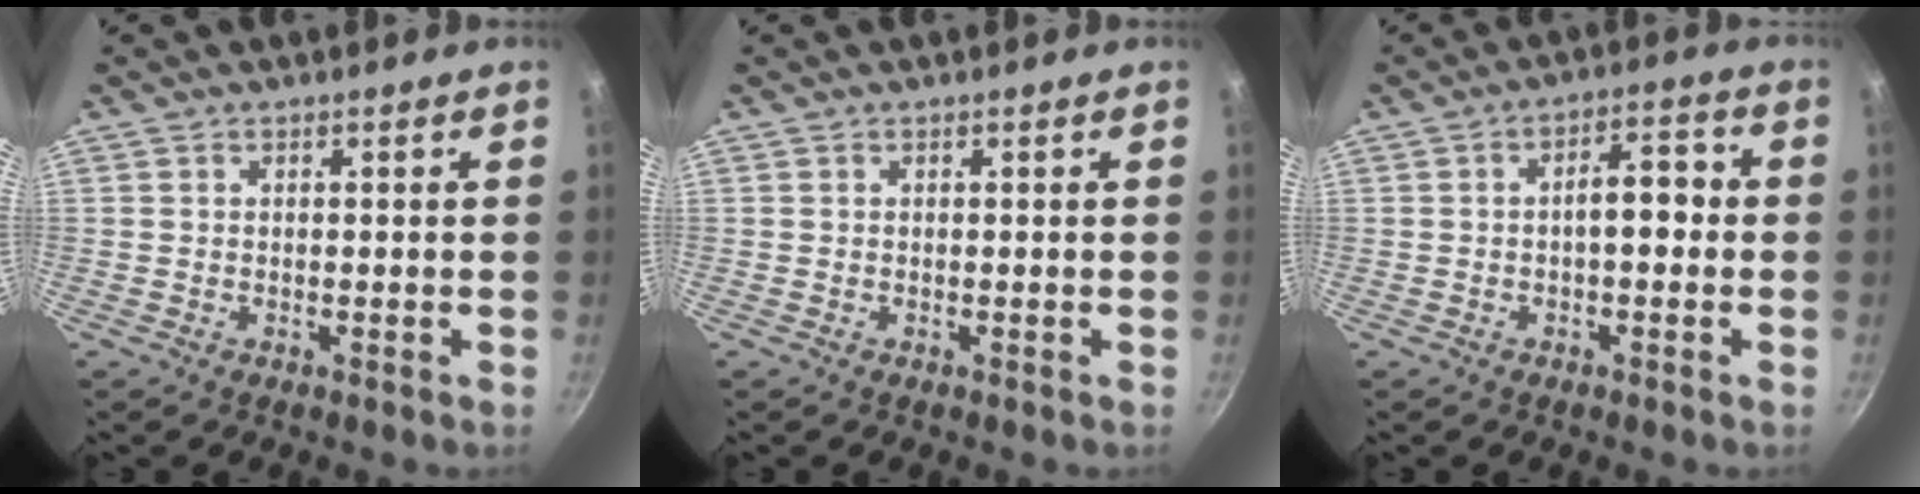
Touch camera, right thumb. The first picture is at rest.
{"total": 0.0}
{"total": 6.0, "force": [-0.6, 2.9, 5.2], "torque": [-0.057, 0.028, -0.015]}